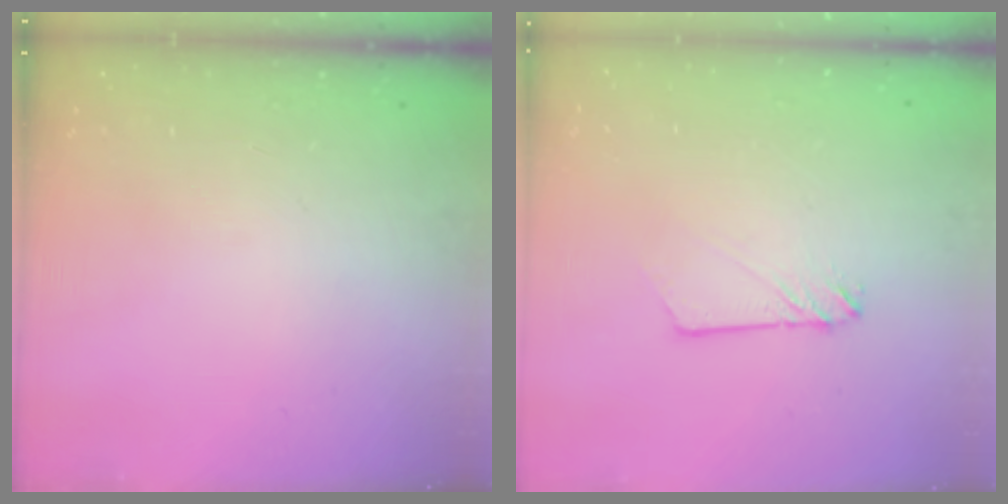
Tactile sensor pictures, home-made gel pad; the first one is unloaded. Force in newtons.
{"total": 2.4, "press": 2.4, "slide": 0.2}